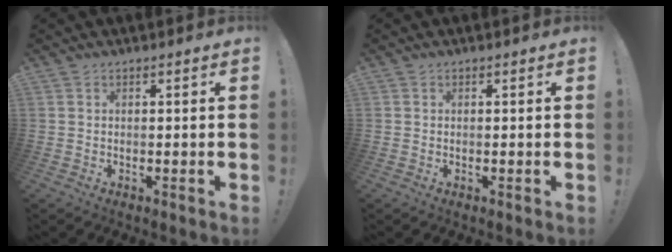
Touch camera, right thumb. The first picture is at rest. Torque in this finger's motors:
{"motor_torque": [-0.17, -0.03, -0.07, 0.11, -0.12]}